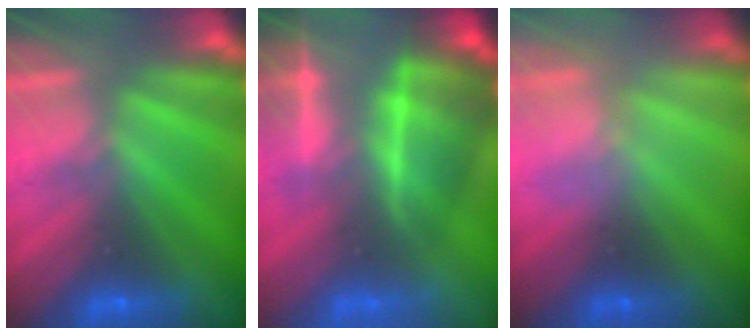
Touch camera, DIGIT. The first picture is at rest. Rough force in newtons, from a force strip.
{"total": 5.7}
{"total": 2.4}